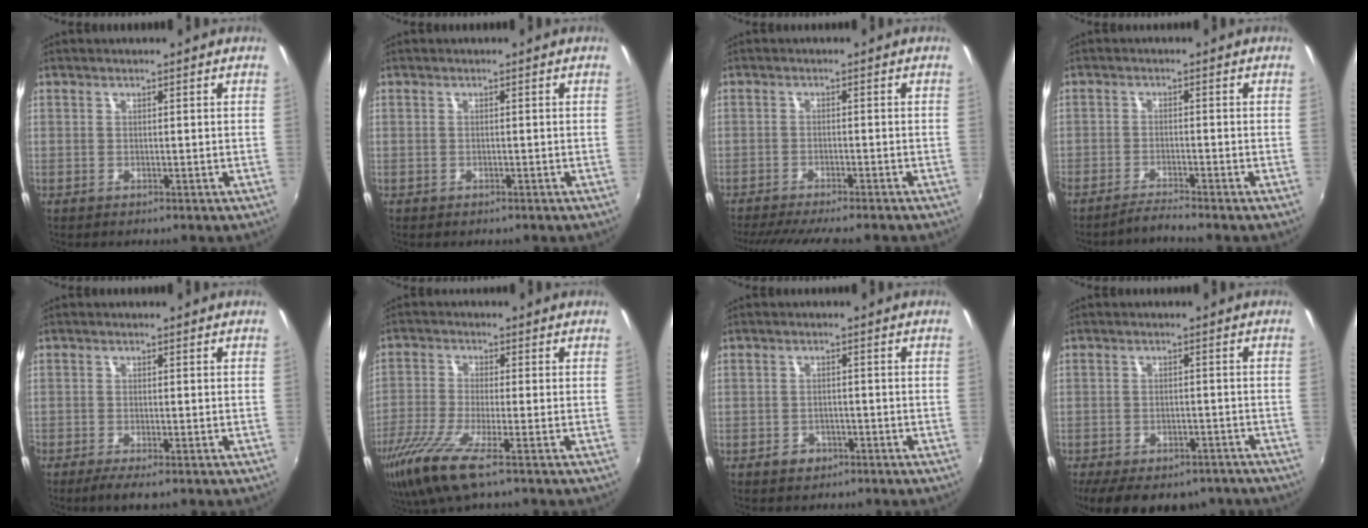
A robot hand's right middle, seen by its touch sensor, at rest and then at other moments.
{"total": 0.8, "force": [-0.5, 0.6, 0.1], "torque": [-0.006, -0.003, -0.007]}
{"total": 11.0, "force": [-9.7, 0.9, 5.2], "torque": [-0.113, -0.026, -0.148]}
{"total": 2.9, "force": [-2.7, -0.7, 0.5], "torque": [-0.027, -0.004, -0.054]}
{"total": 2.9, "force": [-2.0, 0.3, 2.0], "torque": [-0.050, -0.012, -0.037]}
{"total": 10.5, "force": [-6.5, 1.3, 8.1], "torque": [-0.186, -0.038, -0.127]}
{"total": 2.7, "force": [-1.7, 2.1, 0.7], "torque": [-0.016, 0.001, -0.024]}
{"total": 15.0, "force": [-11.2, 6.6, 7.4], "torque": [-0.151, -0.030, -0.150]}